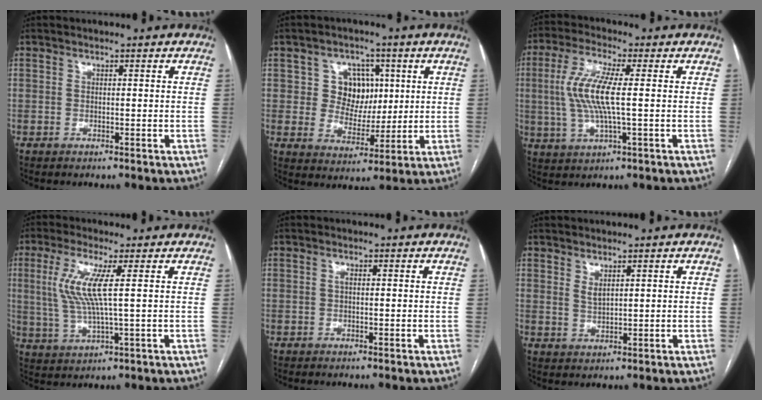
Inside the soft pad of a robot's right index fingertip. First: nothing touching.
{"total": 7.4, "force": [2.1, 6.4, 3.1], "torque": [-0.046, 0.017, 0.045]}
{"total": 9.4, "force": [0.6, 1.4, 9.3], "torque": [-0.205, 0.006, 0.010]}
{"total": 7.9, "force": [1.8, 0.2, 7.7], "torque": [-0.179, 0.001, 0.037]}
{"total": 0.6, "force": [0.1, 0.2, 0.6], "torque": [-0.012, 0.001, -0.001]}
{"total": 1.8, "force": [1.2, 0.4, 1.2], "torque": [-0.027, -0.006, 0.029]}